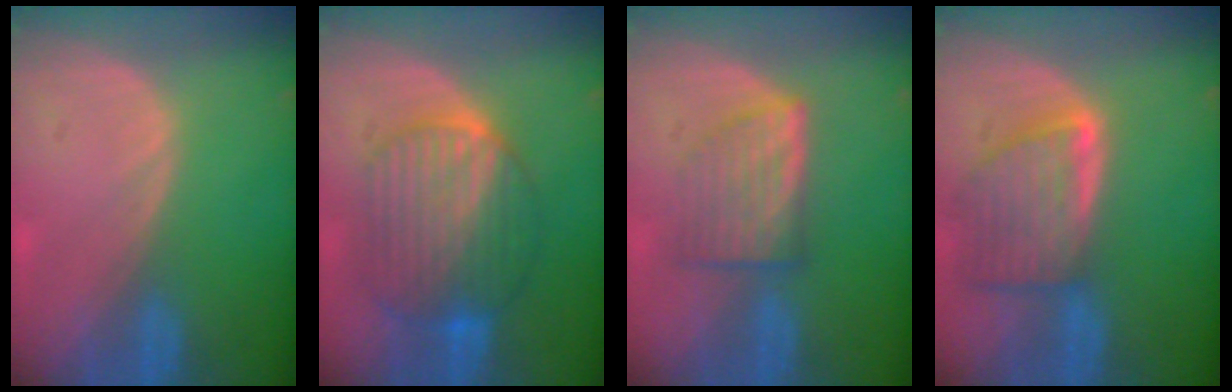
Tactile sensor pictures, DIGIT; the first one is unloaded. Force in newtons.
{"total": 10.2, "press": 10.2, "slide": 0.9}
{"total": 6.3, "press": 6.0, "slide": 1.7}
{"total": 8.1, "press": 7.4, "slide": 3.3}